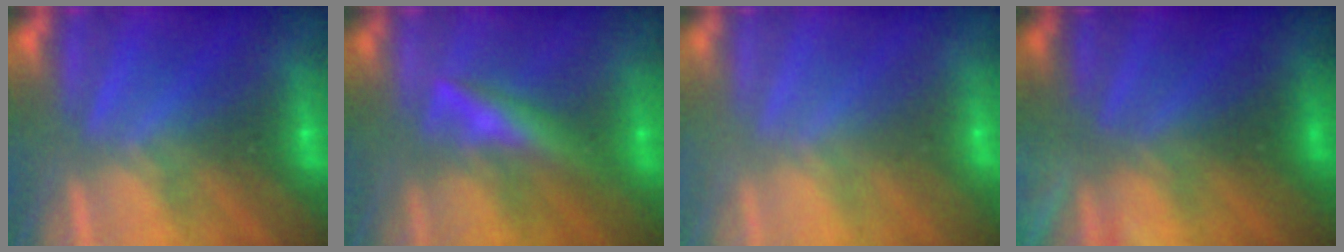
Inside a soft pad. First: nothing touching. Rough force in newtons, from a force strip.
{"total": 2.4}
{"total": 2.8}
{"total": 8.5}